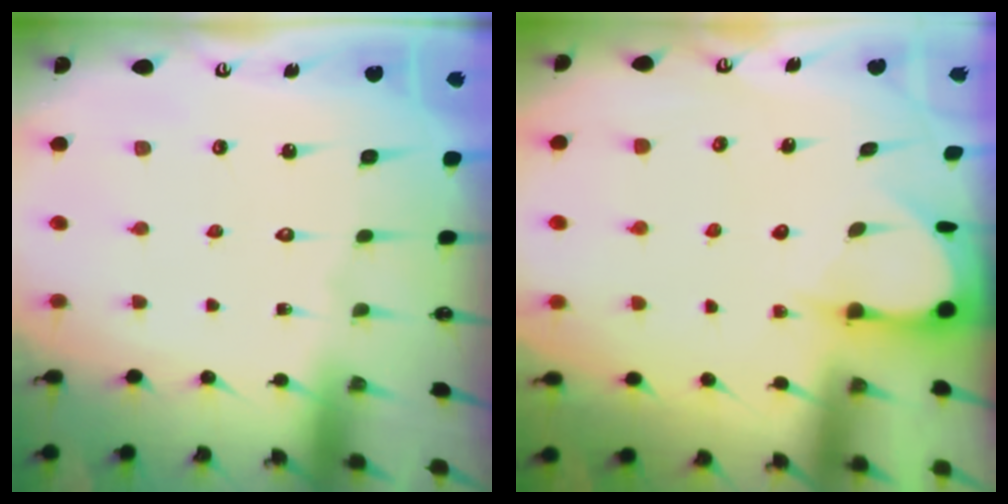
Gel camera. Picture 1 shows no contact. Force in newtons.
{"total": 3.4, "press": 3.4, "slide": 0.3}